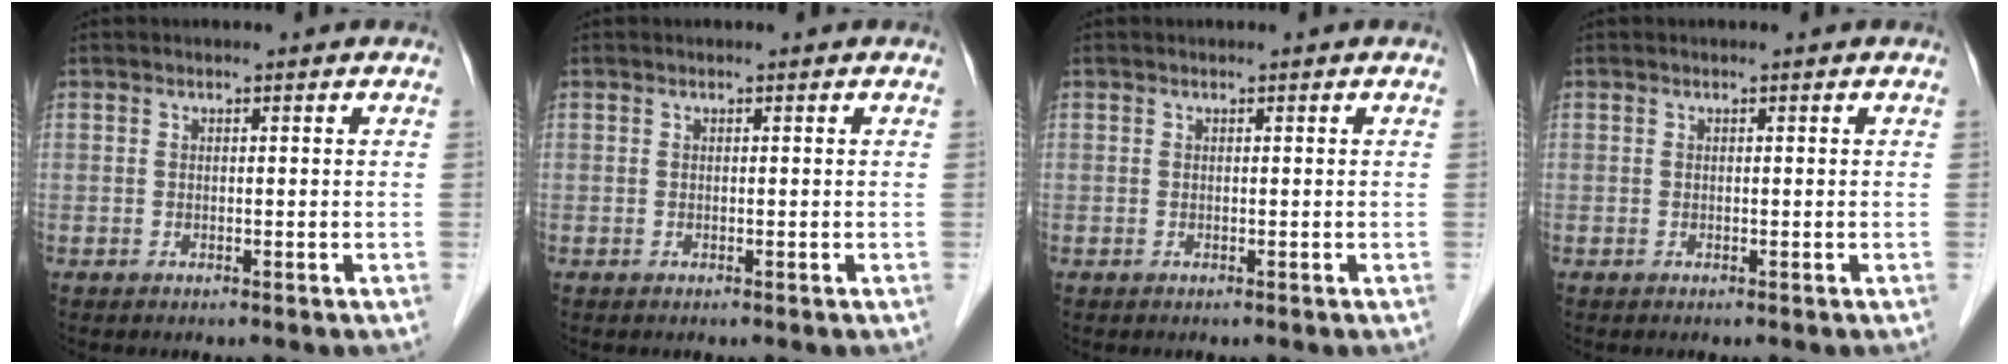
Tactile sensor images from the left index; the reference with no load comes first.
{"total": 0.0}
{"total": 0.0}
{"total": 0.0}